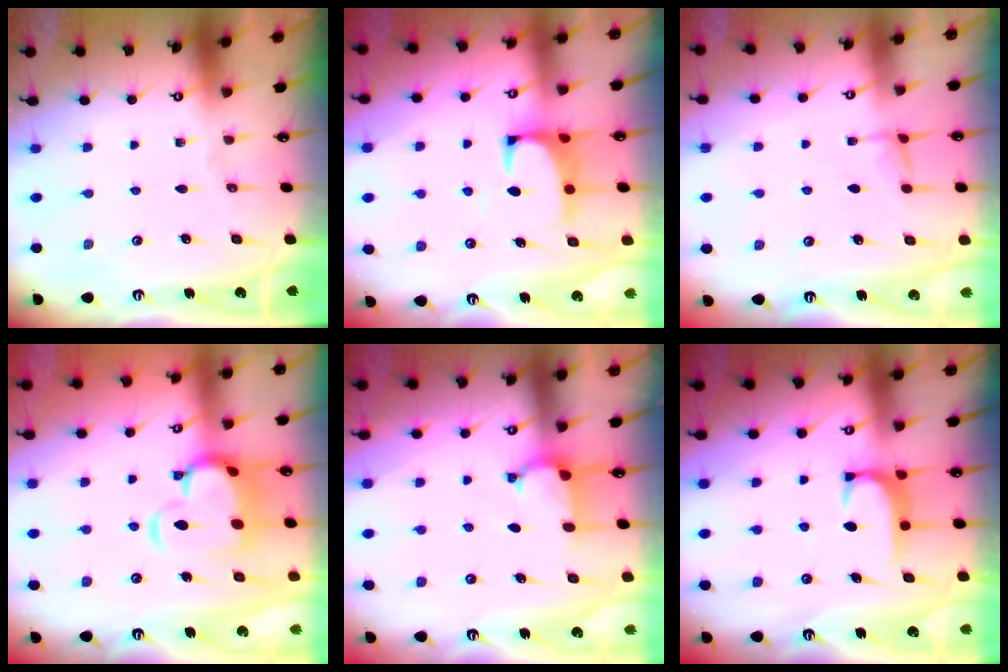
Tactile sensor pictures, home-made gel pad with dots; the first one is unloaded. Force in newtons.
{"total": 1.6, "press": 1.3, "slide": 0.8}
{"total": 1.5, "press": 1.4, "slide": 0.5}
{"total": 8.9, "press": 8.7, "slide": 1.8}
{"total": 1.7, "press": 1.6, "slide": 0.5}
{"total": 1.8, "press": 1.7, "slide": 0.5}